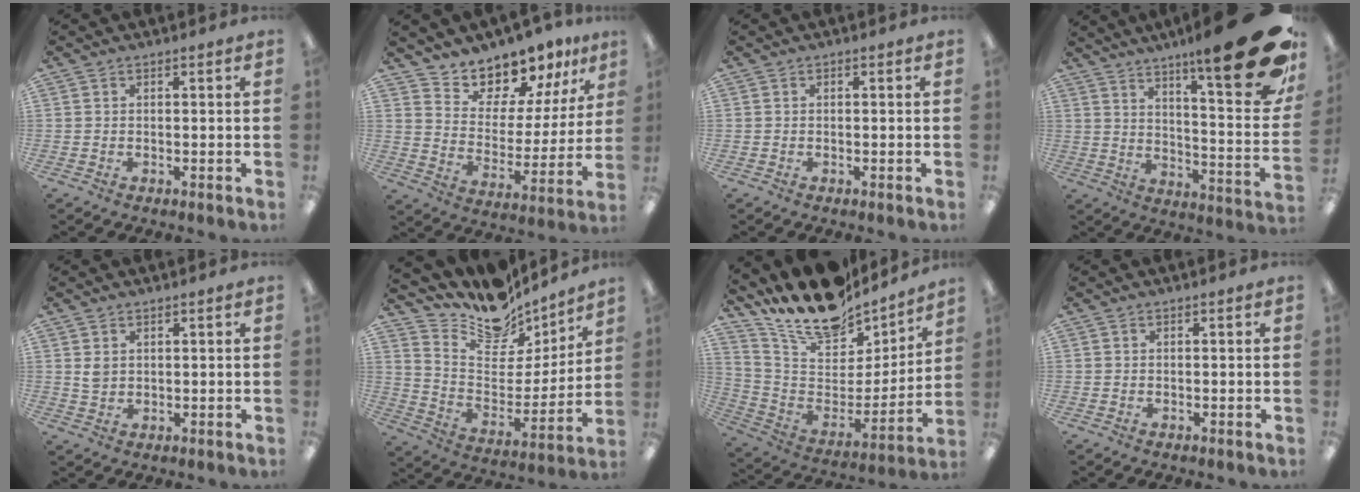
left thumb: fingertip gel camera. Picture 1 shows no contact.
{"total": 11.9, "force": [11.2, 4.0, 0.1], "torque": [-0.014, -0.117, 0.210]}
{"total": 0.0}
{"total": 22.7, "force": [14.0, 3.8, 17.5], "torque": [-0.242, -0.103, 0.217]}
{"total": 2.2, "force": [1.3, 1.5, 0.9], "torque": [-0.022, 0.001, 0.025]}
{"total": 13.9, "force": [11.9, 6.5, 3.2], "torque": [-0.070, -0.107, 0.211]}
{"total": 17.0, "force": [14.4, 6.4, 6.4], "torque": [-0.133, -0.118, 0.257]}
{"total": 0.0}